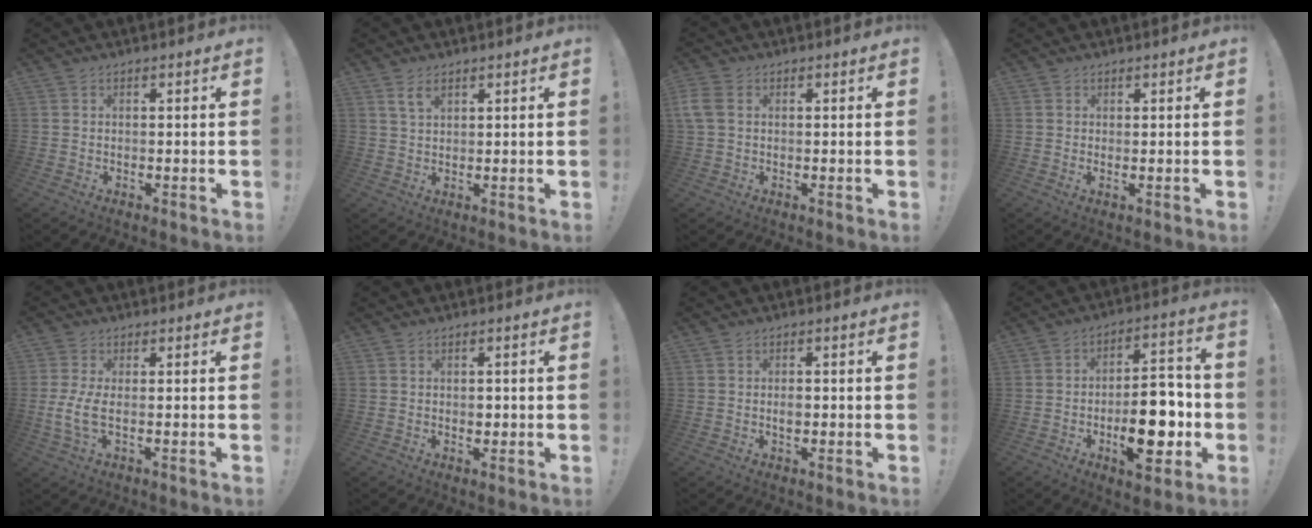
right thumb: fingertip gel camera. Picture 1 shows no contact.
{"total": 4.1, "force": [2.3, 2.2, 2.5], "torque": [-0.041, -0.006, 0.043]}
{"total": 4.7, "force": [1.0, 3.4, 3.2], "torque": [-0.077, 0.002, 0.017]}
{"total": 1.0, "force": [0.7, 0.0, 0.8], "torque": [-0.004, -0.006, 0.010]}
{"total": 5.8, "force": [-0.5, 2.1, 5.3], "torque": [-0.101, -0.011, -0.009]}
{"total": 1.7, "force": [-0.1, 1.5, 0.8], "torque": [0.001, -0.001, -0.006]}
{"total": 2.2, "force": [-0.3, 1.5, 1.7], "torque": [-0.006, -0.004, -0.010]}
{"total": 17.7, "force": [-4.9, 8.6, 14.7], "torque": [-0.196, 0.028, -0.072]}